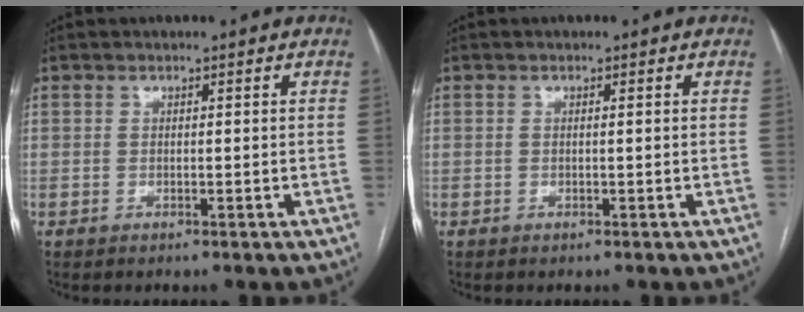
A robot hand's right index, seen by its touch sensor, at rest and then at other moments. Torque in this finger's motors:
{"motor_torque": [-0.14, 0.18, 0.00, 0.00]}